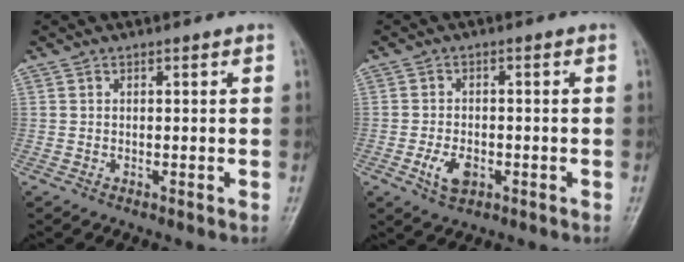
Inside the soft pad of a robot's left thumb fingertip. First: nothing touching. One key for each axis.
{"total": 4.8, "fx": -1.8, "fy": 2.9, "fz": 3.4, "tx": -0.060, "ty": 0.003, "tz": -0.030}